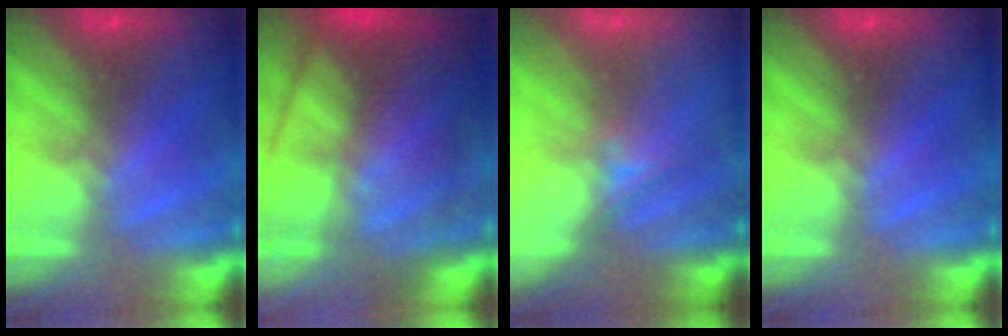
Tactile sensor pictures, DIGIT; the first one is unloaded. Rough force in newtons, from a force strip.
{"total": 7.7}
{"total": 1.8}
{"total": 0.0}